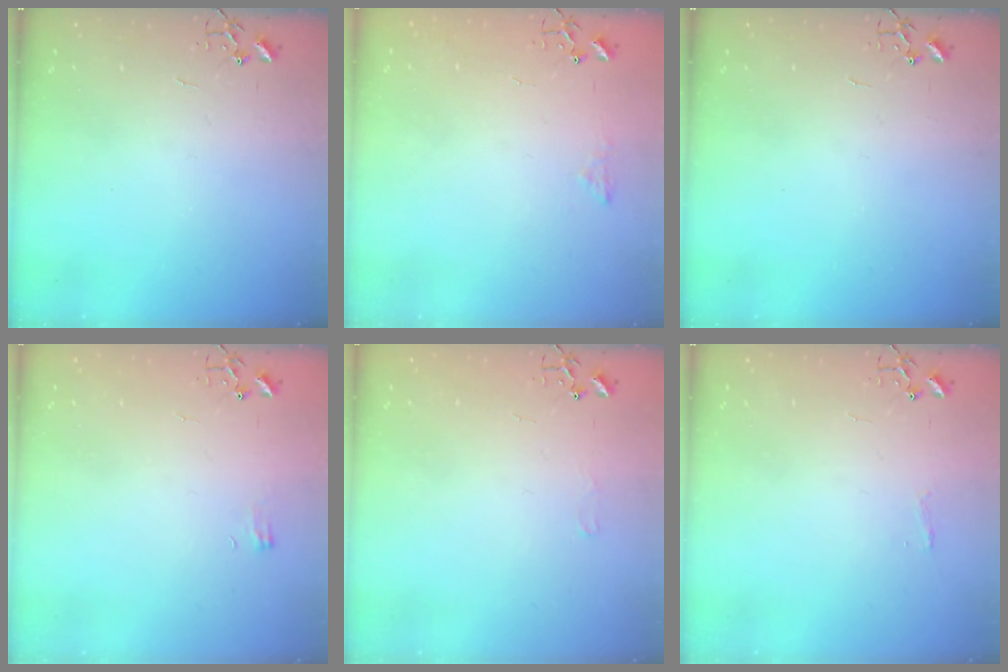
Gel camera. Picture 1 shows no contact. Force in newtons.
{"total": 5.9, "press": 5.9, "slide": 0.8}
{"total": 0.0}
{"total": 4.7, "press": 4.7, "slide": 0.5}
{"total": 6.4, "press": 6.4, "slide": 0.8}
{"total": 3.7, "press": 3.6, "slide": 0.5}